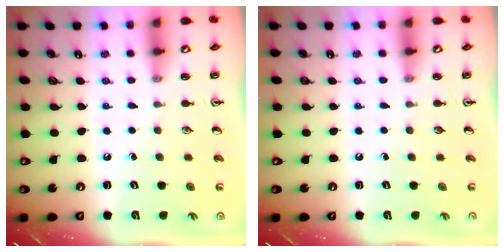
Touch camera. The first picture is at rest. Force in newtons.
{"total": 0.0}